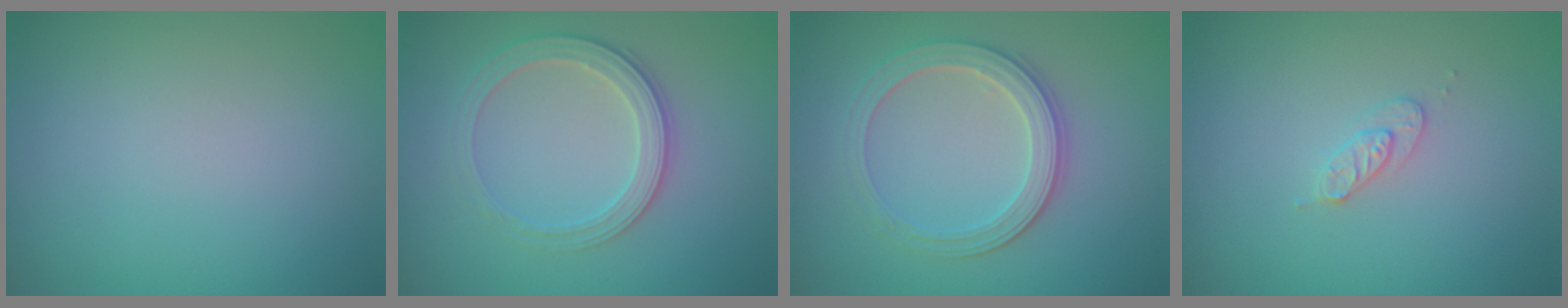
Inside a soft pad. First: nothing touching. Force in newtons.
{"total": 2.9, "press": 2.8, "slide": 0.7}
{"total": 3.5, "press": 3.2, "slide": 1.5}
{"total": 1.4, "press": 1.4, "slide": 0.2}